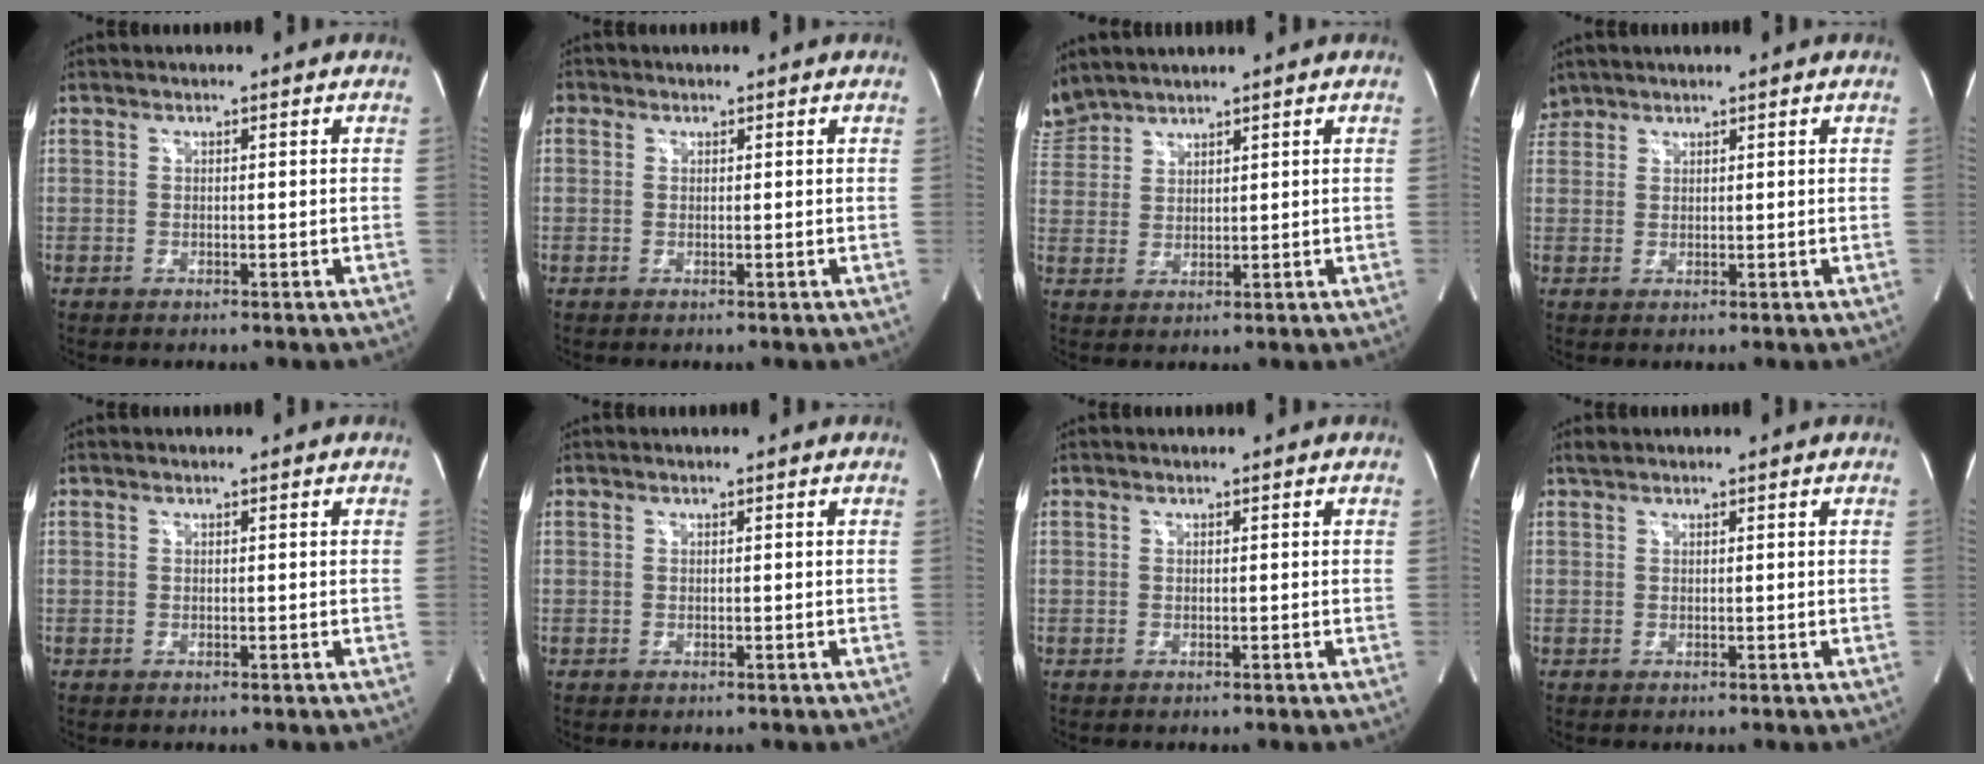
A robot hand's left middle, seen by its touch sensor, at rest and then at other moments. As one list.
[{"total": 0.7, "force": [0.3, 0.7, 0.0], "torque": [0.009, 0.000, 0.002]}, {"total": 4.8, "force": [4.8, 0.7, 0.1], "torque": [-0.014, 0.016, 0.103]}, {"total": 2.3, "force": [2.1, 0.9, -0.4], "torque": [0.006, 0.011, 0.043]}, {"total": 0.0}, {"total": 0.0}, {"total": 0.0}, {"total": 0.7, "force": [0.7, 0.2, 0.2], "torque": [-0.010, 0.010, 0.017]}]